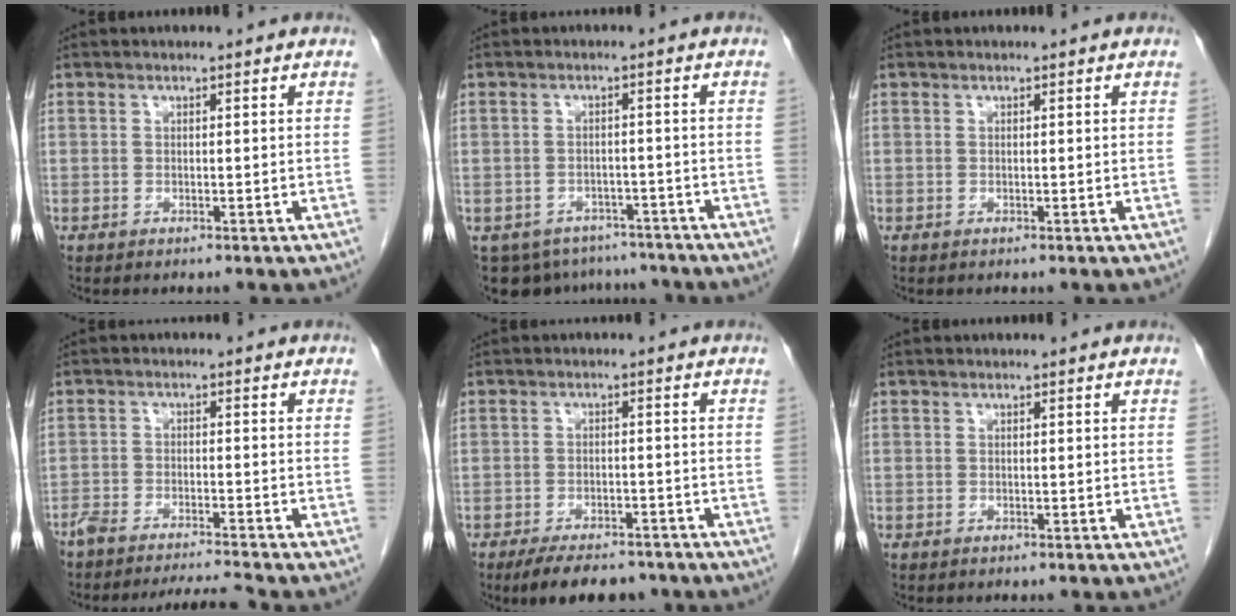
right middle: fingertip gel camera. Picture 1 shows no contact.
{"total": 10.5, "force": [-8.7, 5.6, 2.0], "torque": [-0.039, 0.007, -0.104]}
{"total": 0.0}
{"total": 6.7, "force": [-6.4, -0.8, 1.9], "torque": [-0.029, -0.002, -0.108]}
{"total": 8.5, "force": [-6.8, 3.2, 4.0], "torque": [-0.057, -0.003, -0.101]}
{"total": 0.0}